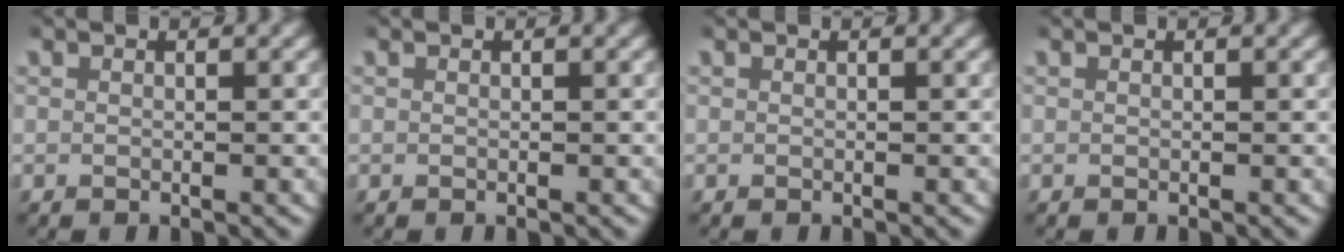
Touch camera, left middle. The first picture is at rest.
{"total": 0.0}
{"total": 0.0}
{"total": 0.0}